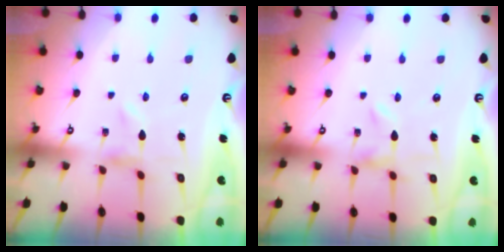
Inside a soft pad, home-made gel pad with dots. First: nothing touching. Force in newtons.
{"total": 0.0}